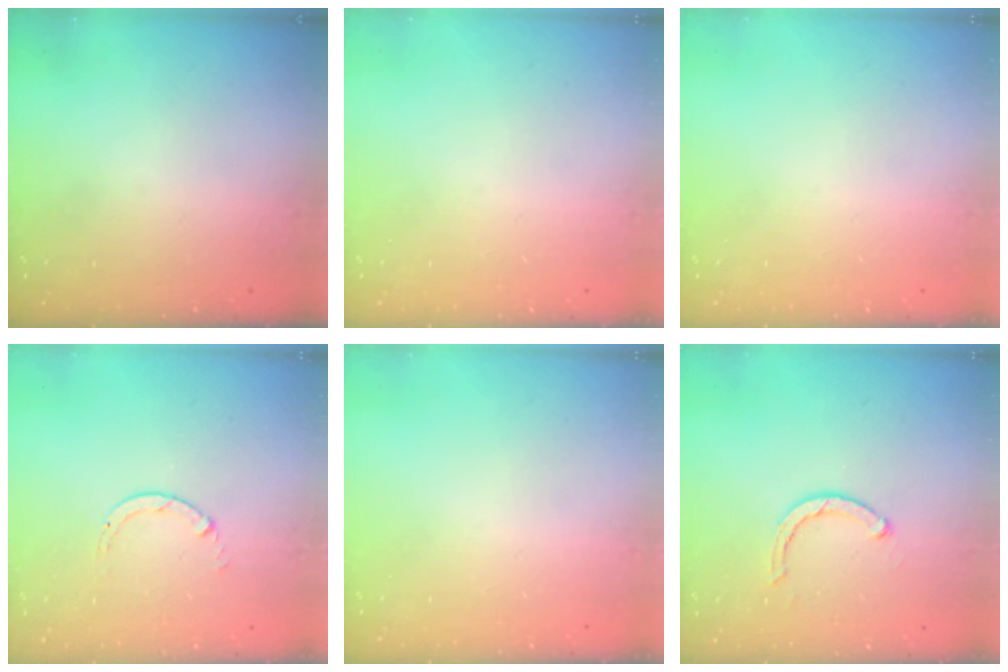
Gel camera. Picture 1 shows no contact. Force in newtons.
{"total": 0.0}
{"total": 0.0}
{"total": 0.6, "press": 0.5, "slide": 0.1}
{"total": 0.0}
{"total": 2.6, "press": 2.5, "slide": 0.4}